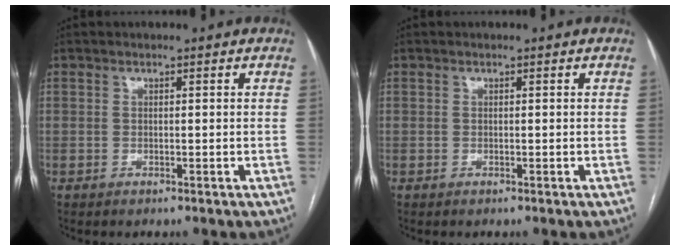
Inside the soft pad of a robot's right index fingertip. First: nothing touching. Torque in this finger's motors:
{"motor_torque": [0.00, 0.00, 0.00, 0.01]}